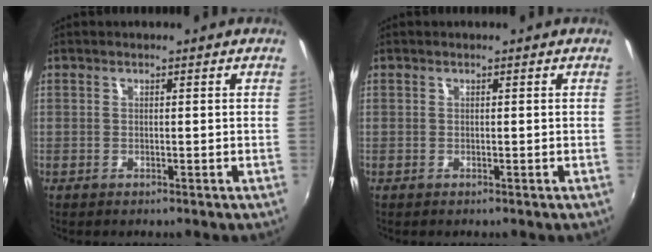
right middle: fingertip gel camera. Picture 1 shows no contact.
{"total": 0.0}